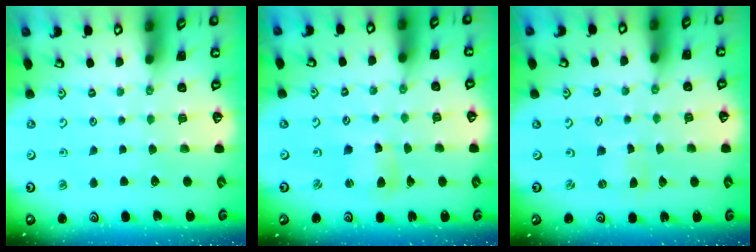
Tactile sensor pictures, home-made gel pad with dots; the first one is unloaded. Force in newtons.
{"total": 3.7, "press": 3.7, "slide": 0.3}
{"total": 0.0}